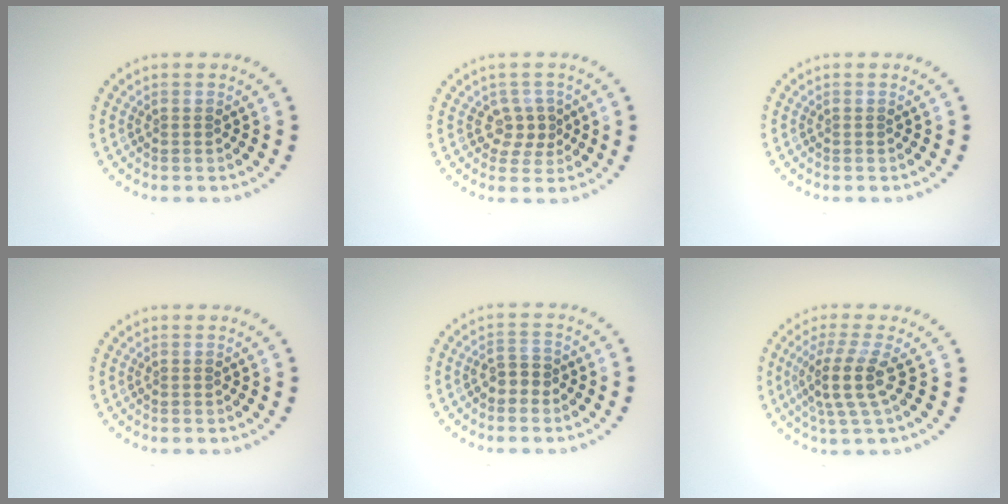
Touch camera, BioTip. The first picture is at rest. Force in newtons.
{"total": 2.1, "press": 1.8, "slide": 1.2}
{"total": 0.0}
{"total": 0.0}
{"total": 1.9, "press": 1.7, "slide": 0.8}
{"total": 3.6, "press": 2.7, "slide": 2.4}